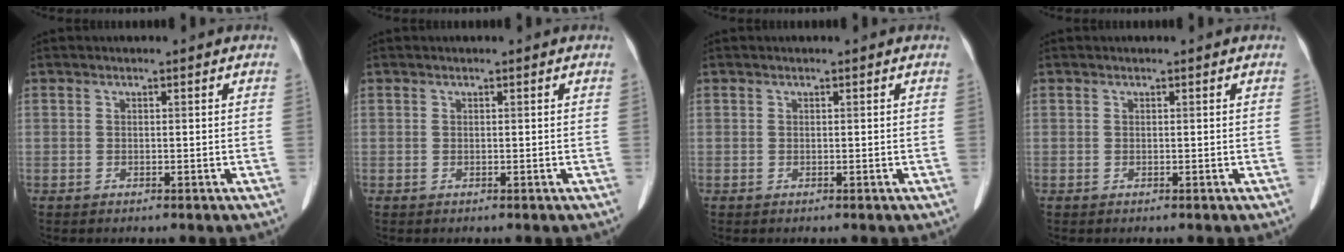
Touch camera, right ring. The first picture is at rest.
{"total": 0.0}
{"total": 0.0}
{"total": 0.0}